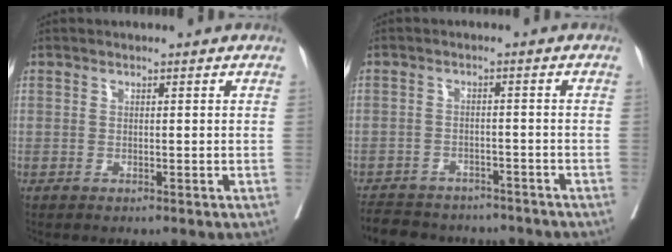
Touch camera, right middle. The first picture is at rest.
{"total": 13.6, "force": [-12.0, 5.0, 4.1], "torque": [-0.089, 0.005, -0.154]}